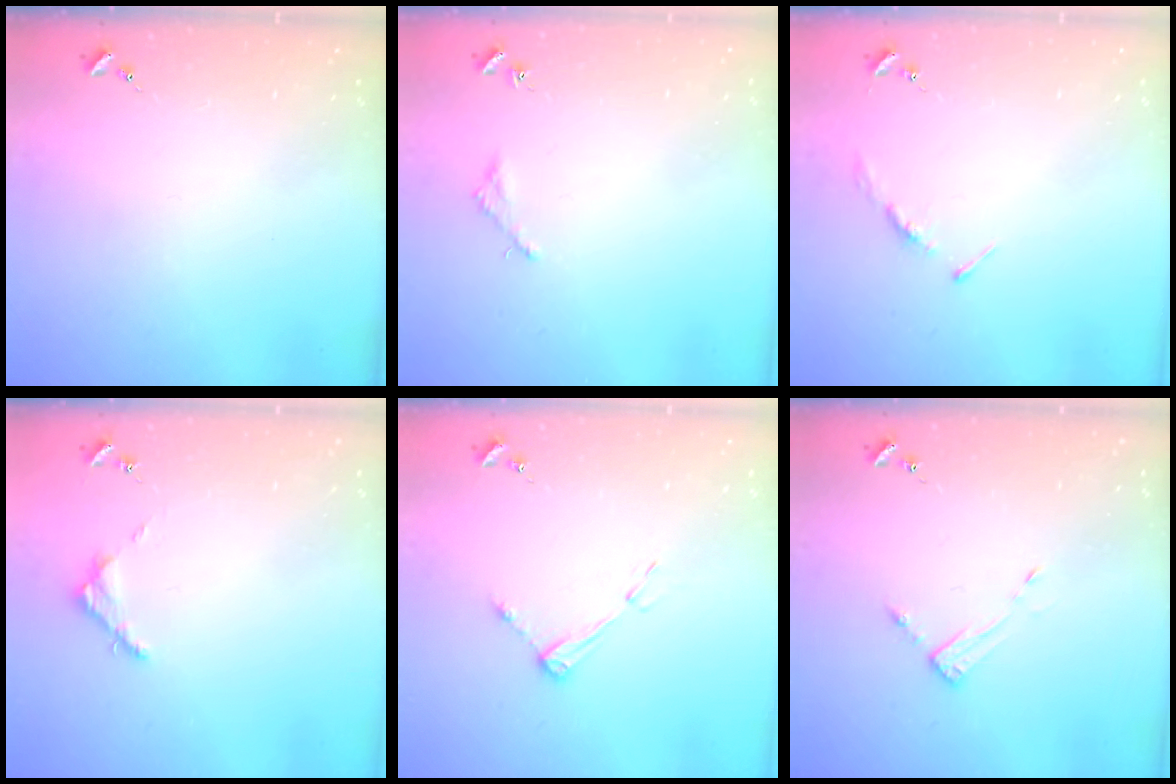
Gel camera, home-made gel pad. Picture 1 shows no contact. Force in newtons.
{"total": 1.6, "press": 1.6, "slide": 0.2}
{"total": 3.5, "press": 3.5, "slide": 0.4}
{"total": 3.6, "press": 3.6, "slide": 0.3}
{"total": 6.0, "press": 5.9, "slide": 0.6}
{"total": 3.7, "press": 3.7, "slide": 0.1}